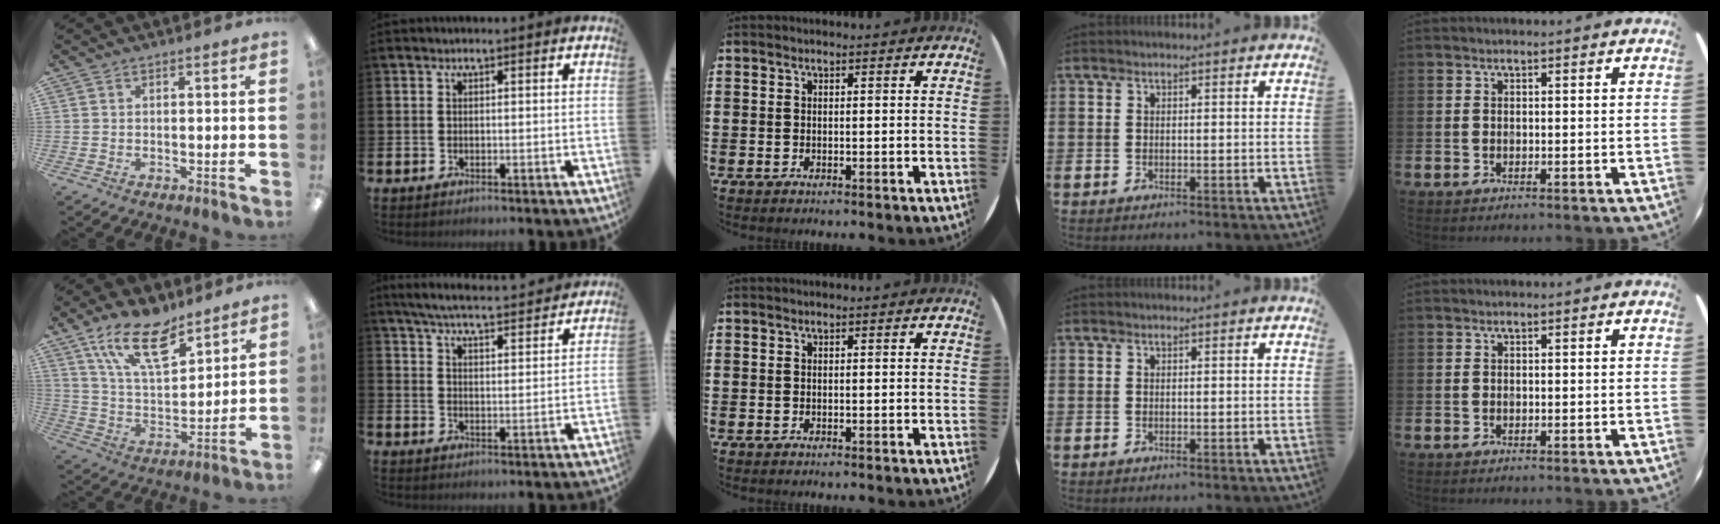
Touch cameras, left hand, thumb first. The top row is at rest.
{"thumb": {"total": 16.7, "force": [11.2, 7.1, 10.2], "torque": [-0.182, -0.046, 0.197]}, "index": {"total": 5.8, "force": [5.6, 0.3, 1.4], "torque": [-0.040, -0.043, 0.096]}}